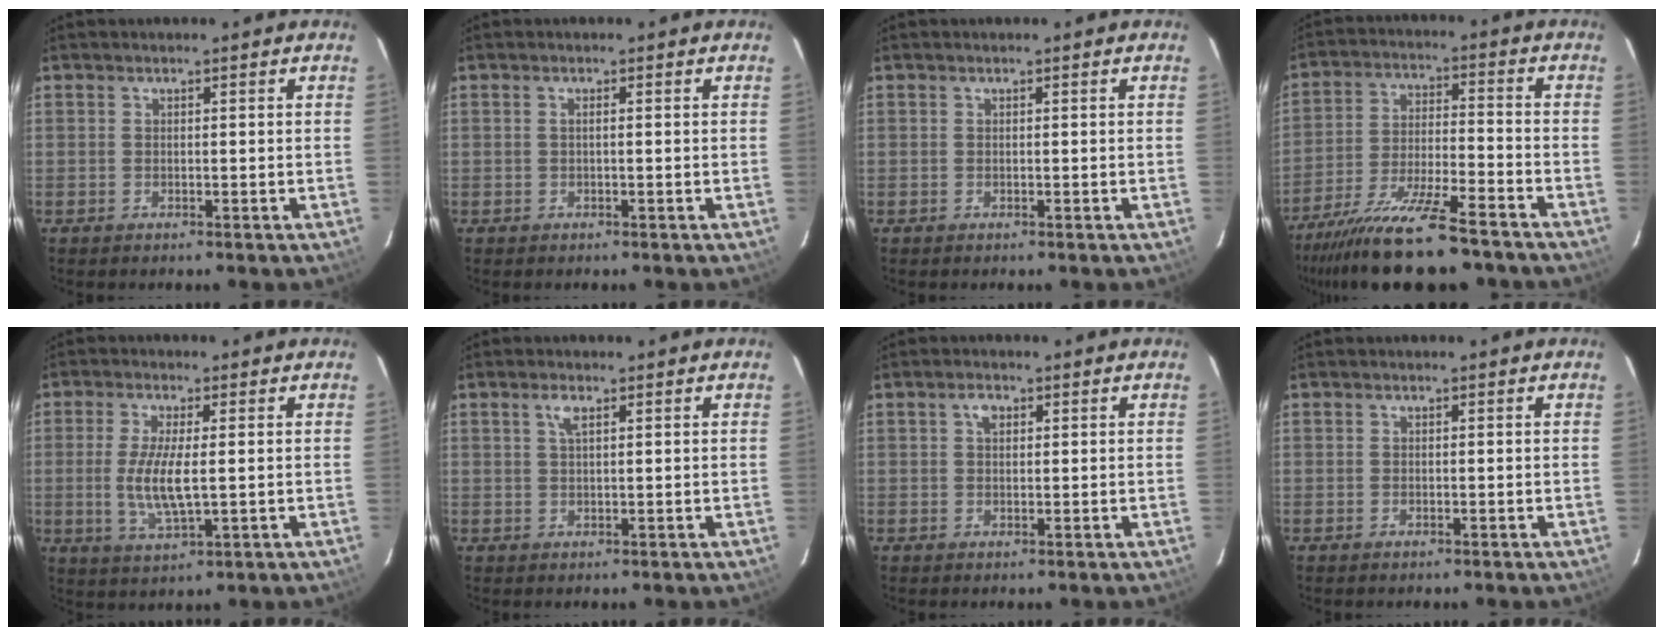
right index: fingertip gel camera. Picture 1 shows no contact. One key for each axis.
{"total": 0.6, "fx": 0.0, "fy": -0.1, "fz": 0.6, "tx": -0.011, "ty": 0.003, "tz": -0.002}
{"total": 0.0}
{"total": 18.8, "fx": -15.6, "fy": 2.9, "fz": 10.0, "tx": -0.204, "ty": -0.040, "tz": -0.260}
{"total": 7.8, "fx": -0.4, "fy": 2.0, "fz": 7.5, "tx": -0.153, "ty": -0.011, "tz": -0.005}
{"total": 2.0, "fx": 1.0, "fy": 0.6, "fz": 1.6, "tx": -0.034, "ty": 0.004, "tz": 0.020}
{"total": 1.9, "fx": 0.7, "fy": 1.3, "fz": 1.3, "tx": -0.023, "ty": 0.007, "tz": 0.013}
{"total": 0.0}